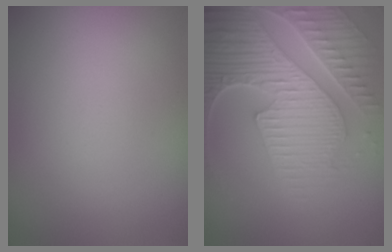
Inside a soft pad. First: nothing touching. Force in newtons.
{"total": 8.5, "press": 6.1, "slide": 5.9}